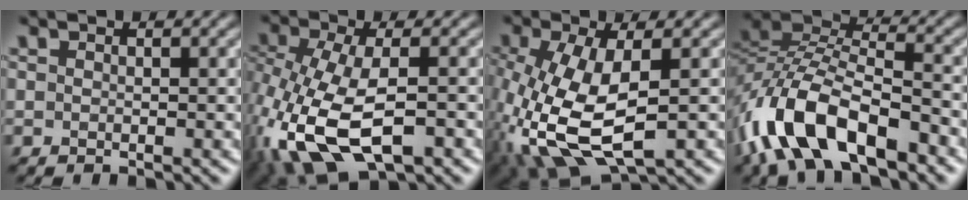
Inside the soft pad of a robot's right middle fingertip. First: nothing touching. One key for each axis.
{"total": 9.3, "fx": -3.9, "fy": 4.7, "fz": 6.9, "tx": -0.166, "ty": -0.014, "tz": -0.071}
{"total": 8.9, "fx": -2.4, "fy": 4.0, "fz": 7.6, "tx": -0.194, "ty": -0.013, "tz": -0.044}
{"total": 11.6, "fx": -6.9, "fy": 5.3, "fz": 7.6, "tx": -0.155, "ty": 0.003, "tz": -0.140}